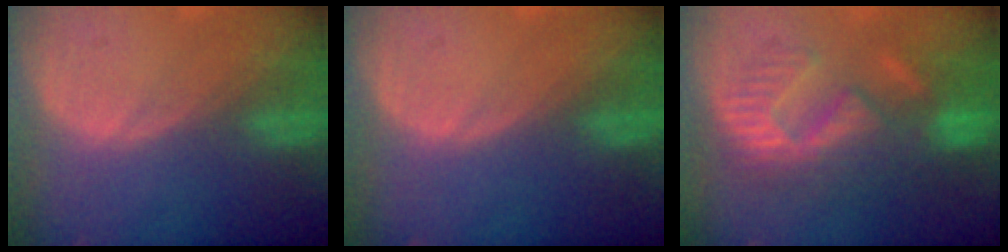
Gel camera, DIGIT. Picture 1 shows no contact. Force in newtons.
{"total": 0.0}
{"total": 10.5, "press": 9.6, "slide": 4.1}